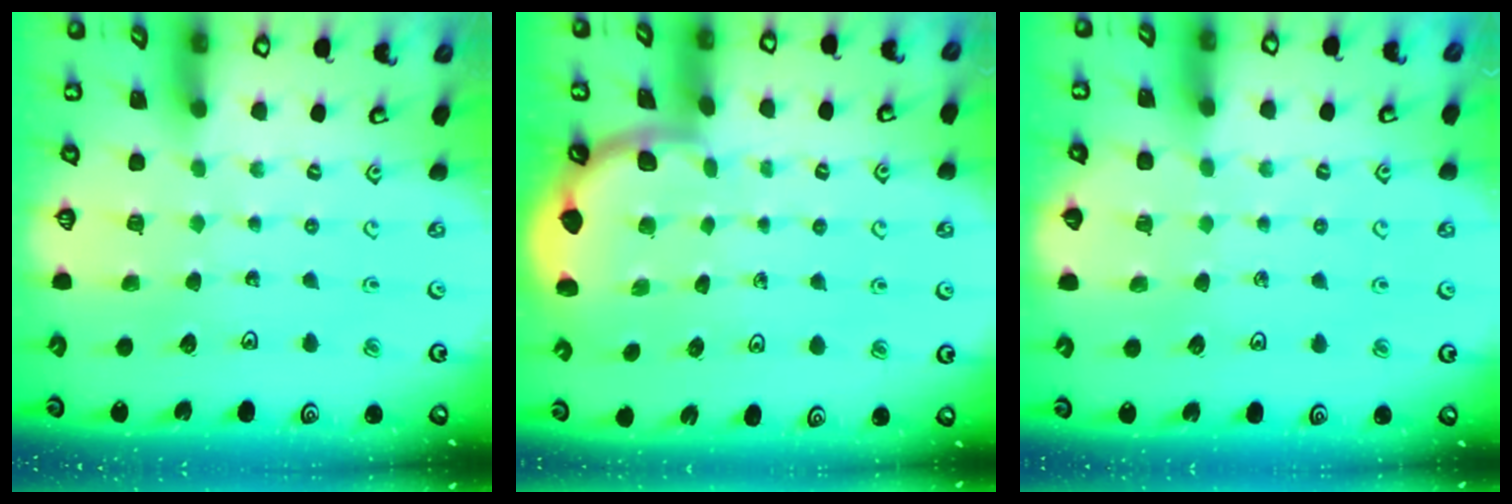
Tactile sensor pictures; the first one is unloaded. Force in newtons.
{"total": 1.9, "press": 1.9, "slide": 0.0}
{"total": 2.5, "press": 2.5, "slide": 0.3}